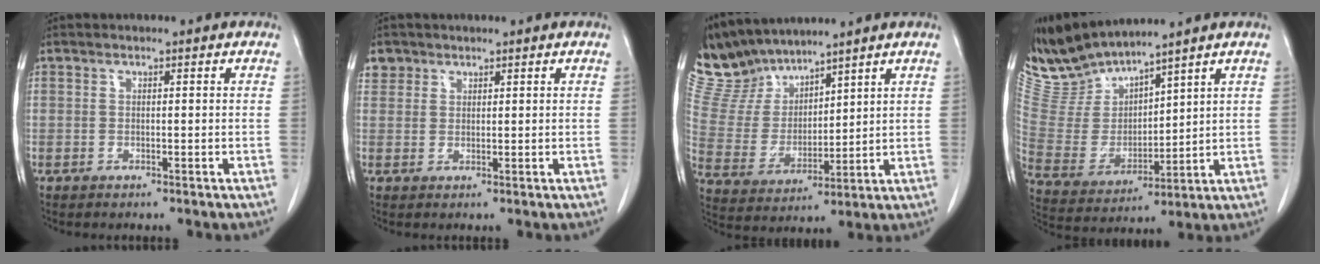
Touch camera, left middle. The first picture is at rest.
{"total": 2.2, "force": [1.6, 1.5, -0.2], "torque": [0.013, 0.007, 0.026]}
{"total": 10.6, "force": [10.3, 2.3, 1.4], "torque": [-0.051, 0.007, 0.228]}
{"total": 9.3, "force": [9.2, 0.4, 1.2], "torque": [-0.055, 0.000, 0.209]}